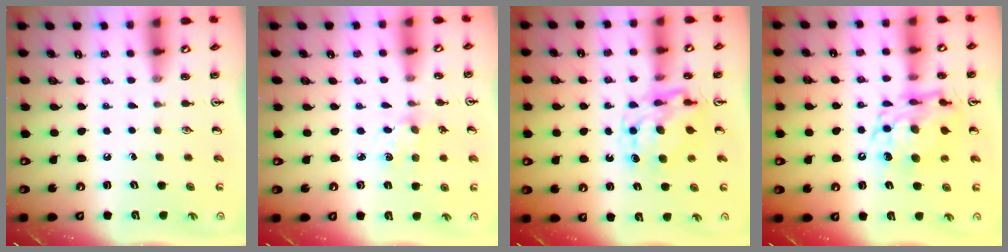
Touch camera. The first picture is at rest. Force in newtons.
{"total": 2.2, "press": 2.2, "slide": 0.2}
{"total": 8.9, "press": 8.9, "slide": 0.7}
{"total": 13.0, "press": 13.0, "slide": 1.3}